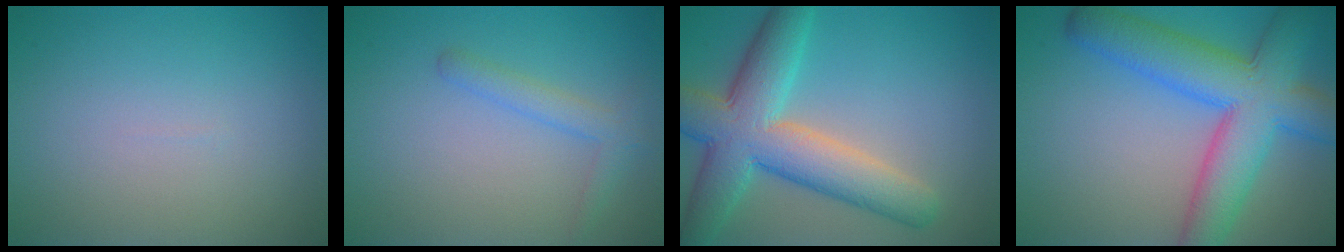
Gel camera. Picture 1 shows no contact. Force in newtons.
{"total": 2.0, "press": 2.0, "slide": 0.2}
{"total": 9.1, "press": 9.1, "slide": 0.3}
{"total": 9.7, "press": 9.7, "slide": 0.3}